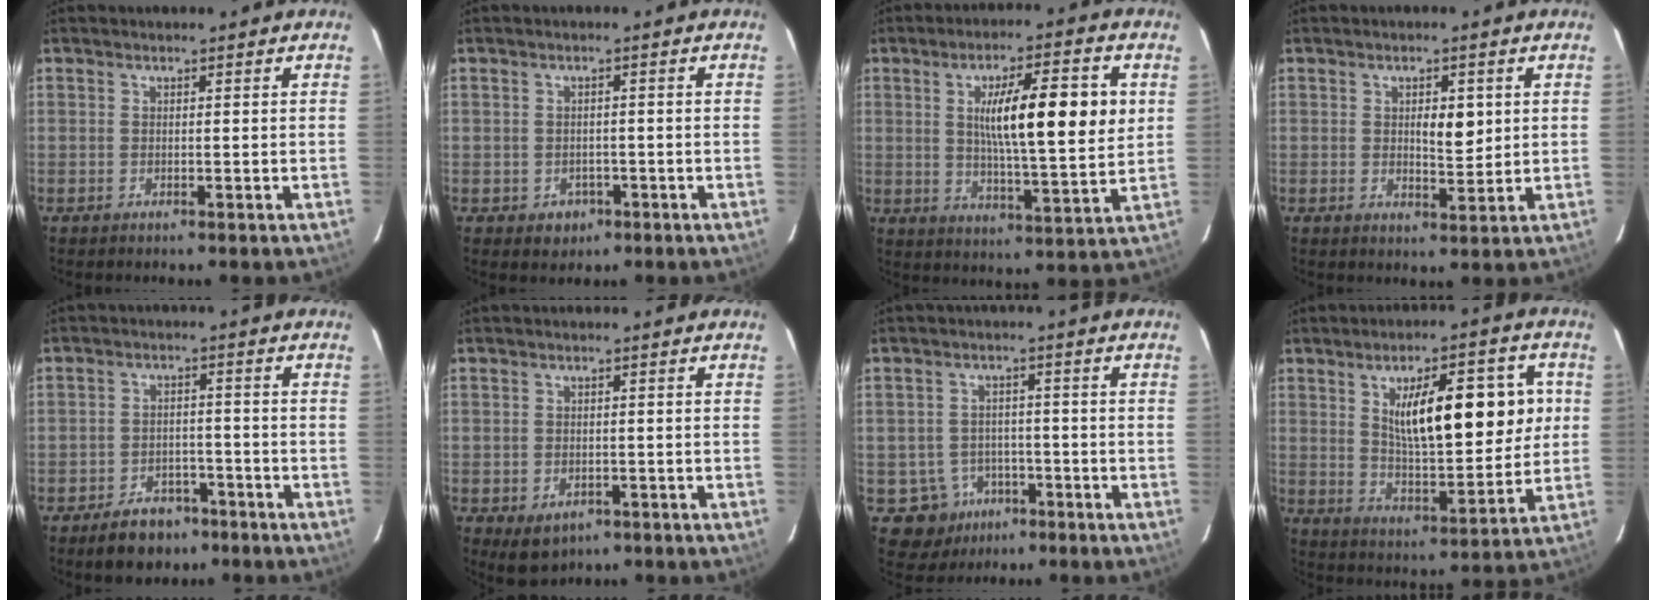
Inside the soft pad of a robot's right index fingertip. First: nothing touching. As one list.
[{"total": 2.4, "force": [-1.0, 2.1, 0.7], "torque": [-0.006, 0.006, -0.008]}, {"total": 14.8, "force": [3.2, 2.0, 14.3], "torque": [-0.229, 0.004, 0.050]}, {"total": 4.3, "force": [1.0, 1.7, 3.8], "torque": [-0.056, -0.004, 0.017]}, {"total": 6.4, "force": [-4.5, 3.8, 2.4], "torque": [-0.042, 0.005, -0.067]}, {"total": 4.1, "force": [-2.2, 2.9, 1.9], "torque": [-0.032, -0.004, -0.020]}, {"total": 6.3, "force": [-2.6, 5.7, 0.4], "torque": [-0.009, 0.012, -0.030]}, {"total": 16.3, "force": [3.8, 5.2, 15.0], "torque": [-0.224, 0.021, 0.068]}]